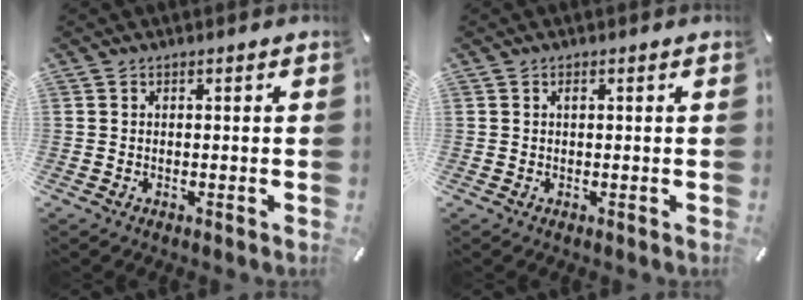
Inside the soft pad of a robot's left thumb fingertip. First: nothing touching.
{"total": 0.6, "force": [0.2, 0.3, 0.5], "torque": [-0.011, 0.001, 0.003]}